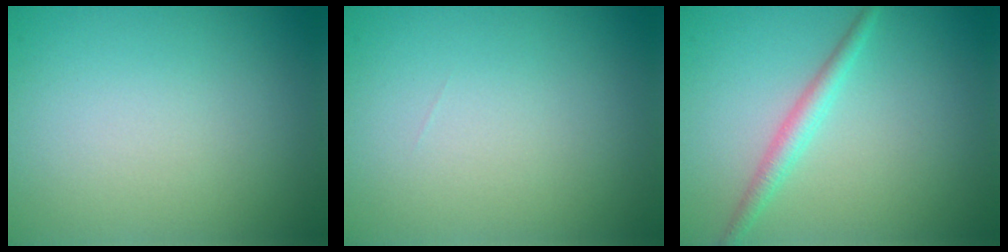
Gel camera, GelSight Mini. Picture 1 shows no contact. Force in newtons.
{"total": 0.0}
{"total": 2.0, "press": 2.0, "slide": 0.0}